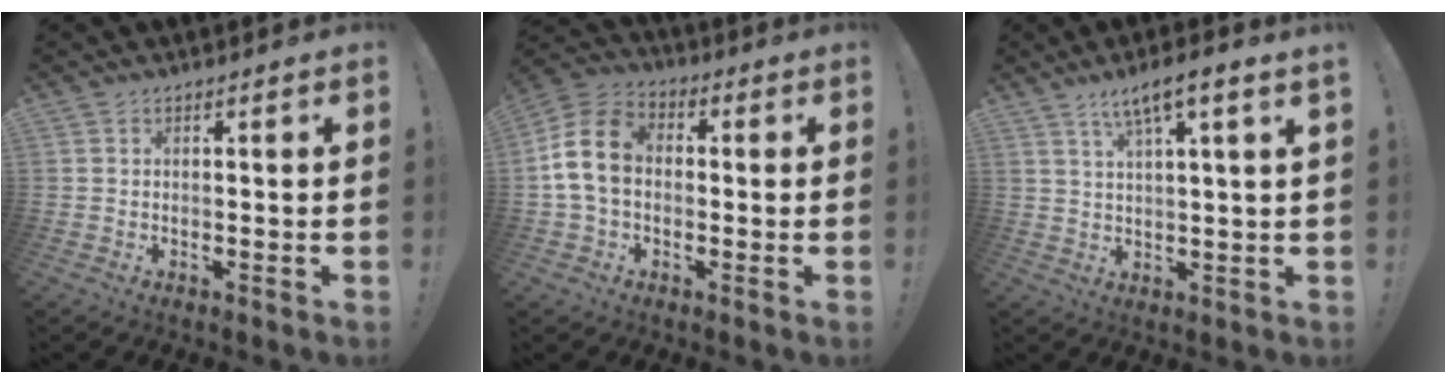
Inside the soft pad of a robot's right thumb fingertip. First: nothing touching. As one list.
[{"total": 14.1, "force": [0.7, 10.1, 9.8], "torque": [-0.179, 0.023, 0.018]}, {"total": 6.3, "force": [4.0, -0.1, 4.9], "torque": [-0.079, -0.021, 0.063]}]